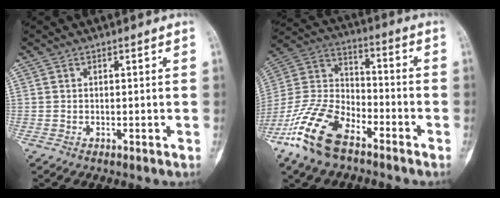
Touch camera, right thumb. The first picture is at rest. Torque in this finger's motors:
{"motor_torque": [0.21, 0.30, 1.31, -1.47, 0.14]}